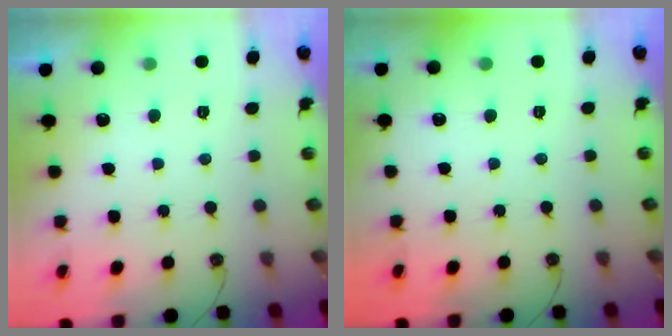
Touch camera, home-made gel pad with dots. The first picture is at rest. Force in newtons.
{"total": 0.0}